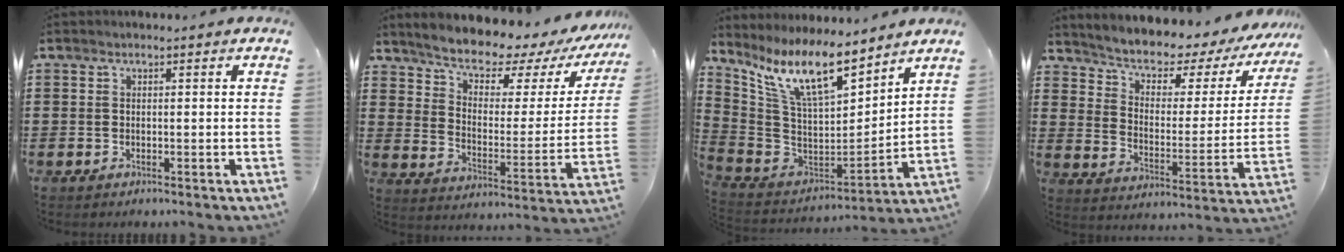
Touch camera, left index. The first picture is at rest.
{"total": 7.1, "force": [6.5, 1.8, 2.3], "torque": [-0.064, -0.053, 0.107]}
{"total": 12.9, "force": [9.3, 3.0, 8.5], "torque": [-0.192, -0.045, 0.167]}
{"total": 4.4, "force": [3.6, 1.6, 1.9], "torque": [-0.059, -0.032, 0.051]}